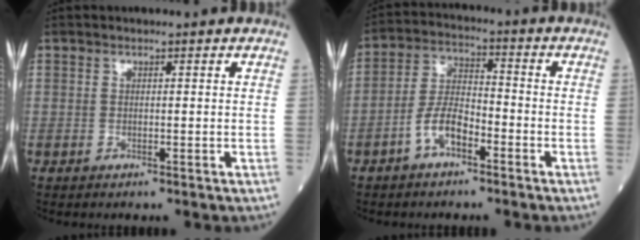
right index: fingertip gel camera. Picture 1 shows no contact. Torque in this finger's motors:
{"motor_torque": [0.59, -0.53, 0.54, 0.14]}